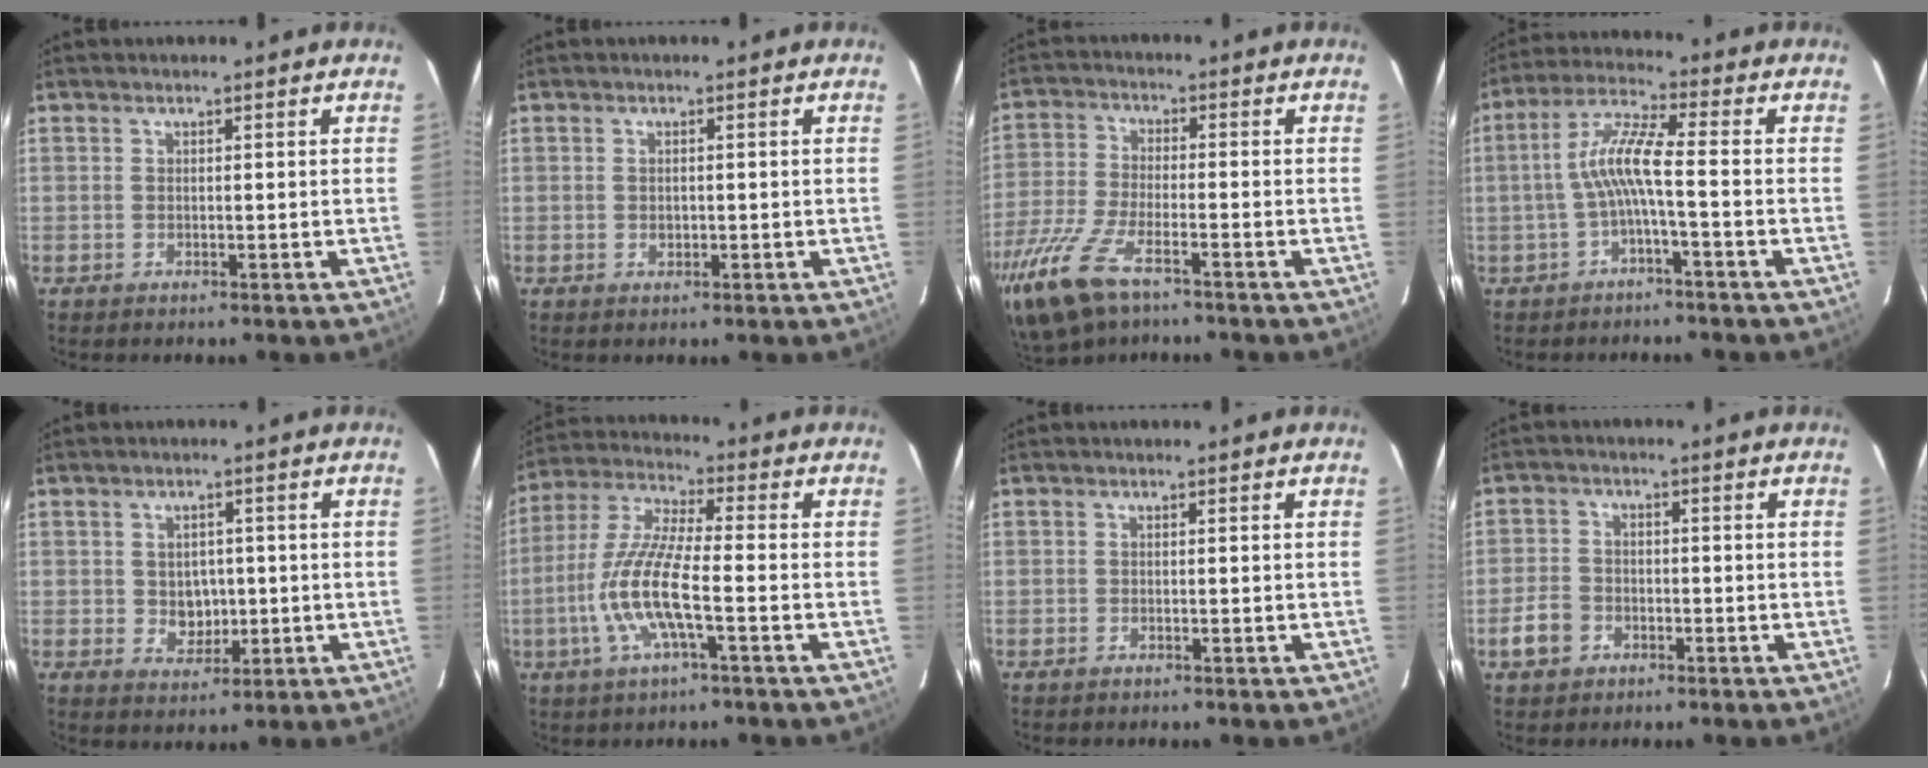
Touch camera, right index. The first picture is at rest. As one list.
[{"total": 1.4, "force": [-0.3, 1.1, 0.7], "torque": [-0.012, 0.002, -0.004]}, {"total": 14.4, "force": [-9.3, 5.4, 9.6], "torque": [-0.224, -0.037, -0.185]}, {"total": 6.8, "force": [-1.9, 0.2, 6.5], "torque": [-0.152, 0.016, -0.035]}, {"total": 4.7, "force": [-0.3, 4.1, 2.3], "torque": [-0.043, 0.004, 0.005]}, {"total": 12.4, "force": [-3.8, 2.2, 11.6], "torque": [-0.247, -0.003, -0.077]}, {"total": 0.0}, {"total": 5.3, "force": [-2.6, 4.2, 1.8], "torque": [-0.048, 0.013, -0.042]}]